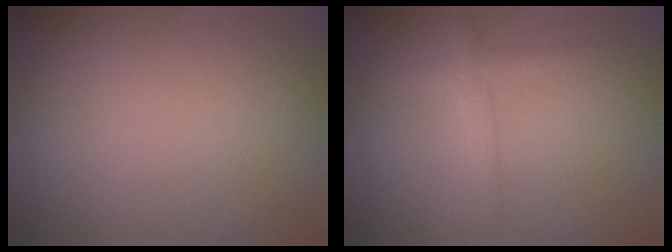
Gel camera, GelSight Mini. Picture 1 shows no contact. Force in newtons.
{"total": 1.6, "press": 1.6, "slide": 0.0}